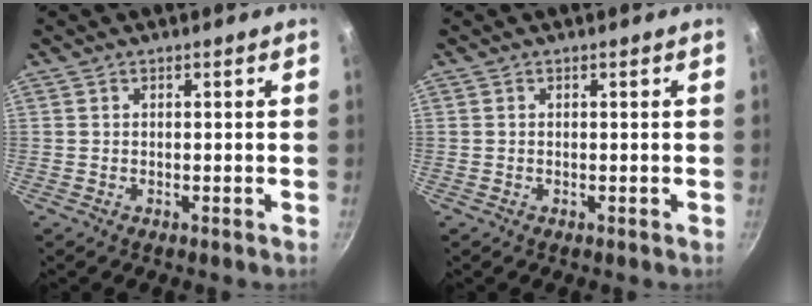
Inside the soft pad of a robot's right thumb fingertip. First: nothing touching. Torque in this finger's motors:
{"motor_torque": [0.23, 0.11, -0.12, -0.07, 0.01]}